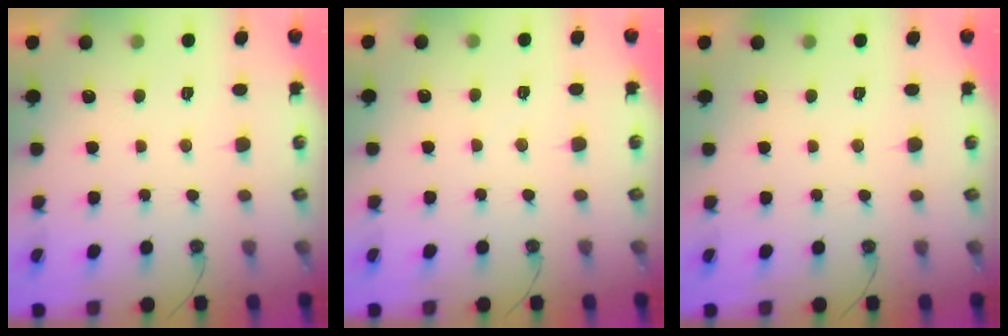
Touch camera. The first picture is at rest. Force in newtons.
{"total": 2.8, "press": 2.8, "slide": 0.4}
{"total": 0.0}